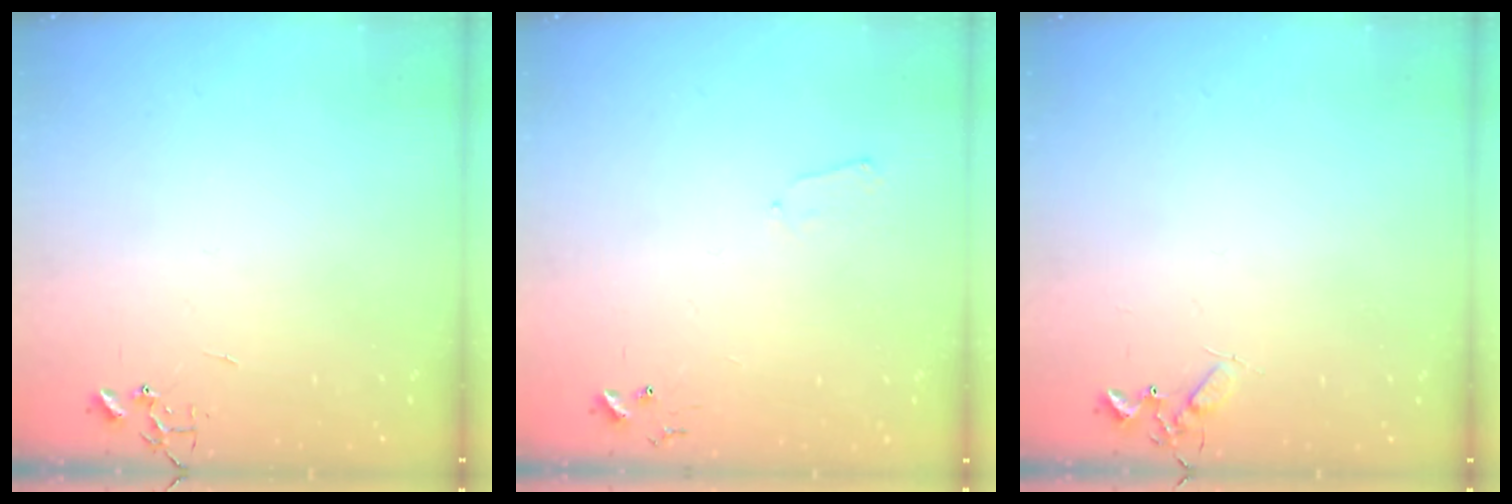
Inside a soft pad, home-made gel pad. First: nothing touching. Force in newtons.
{"total": 5.1, "press": 5.0, "slide": 0.6}
{"total": 4.6, "press": 4.6, "slide": 0.6}